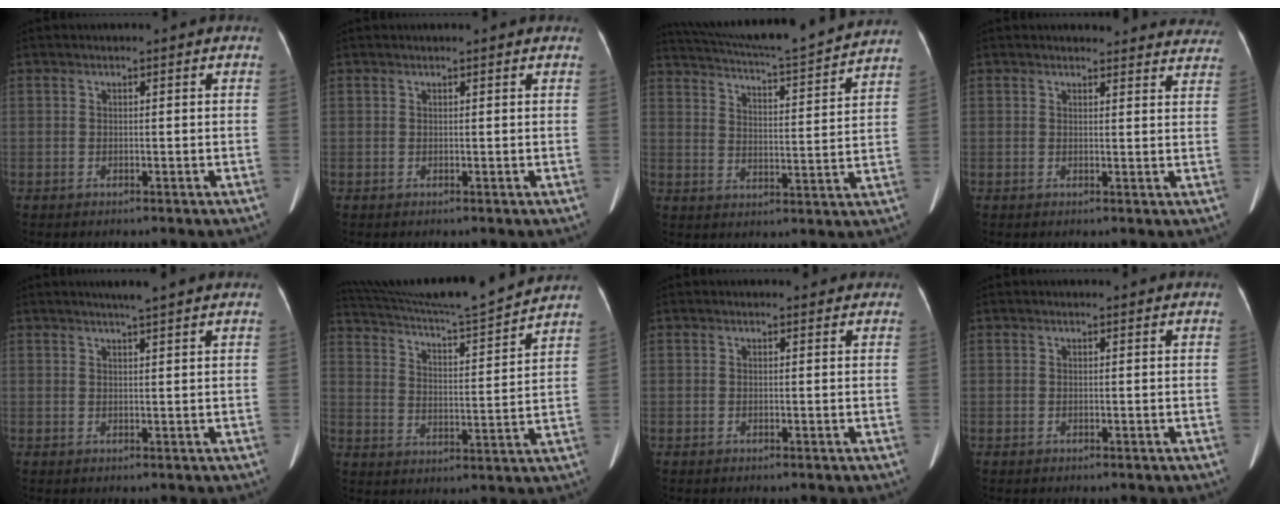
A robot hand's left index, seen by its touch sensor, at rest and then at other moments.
{"total": 2.1, "force": [1.9, 0.2, 0.8], "torque": [-0.013, 0.016, 0.021]}
{"total": 19.5, "force": [18.2, -0.1, 7.1], "torque": [-0.131, -0.013, 0.253]}
{"total": 15.5, "force": [14.9, 3.4, 2.5], "torque": [0.002, -0.028, 0.145]}
{"total": 4.5, "force": [3.8, -0.4, 2.4], "torque": [-0.034, 0.011, 0.051]}
{"total": 19.3, "force": [18.0, -1.3, 6.7], "torque": [-0.128, -0.029, 0.270]}
{"total": 1.9, "force": [1.7, 0.8, 0.3], "torque": [-0.003, 0.004, 0.010]}
{"total": 1.0, "force": [1.0, 0.2, 0.1], "torque": [-0.011, 0.005, 0.011]}